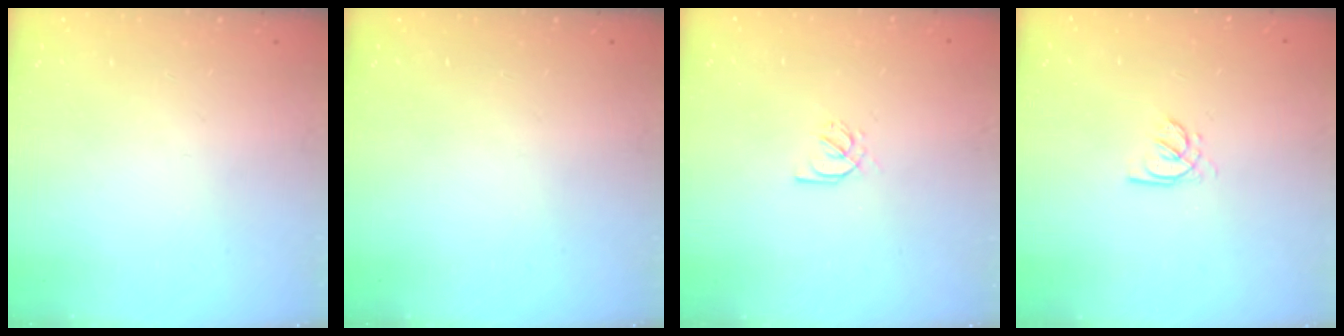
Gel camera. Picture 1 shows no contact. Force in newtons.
{"total": 0.0}
{"total": 2.6, "press": 2.6, "slide": 0.4}
{"total": 1.6, "press": 1.6, "slide": 0.3}